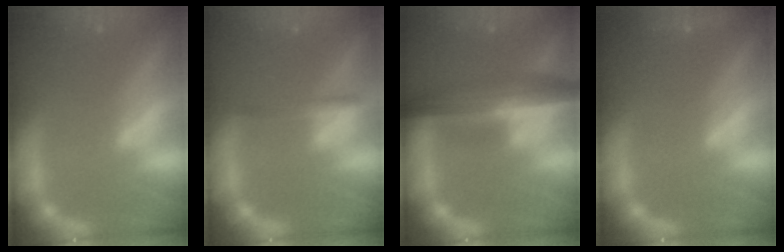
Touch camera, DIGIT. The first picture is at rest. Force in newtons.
{"total": 1.9}
{"total": 8.0}
{"total": 1.4}